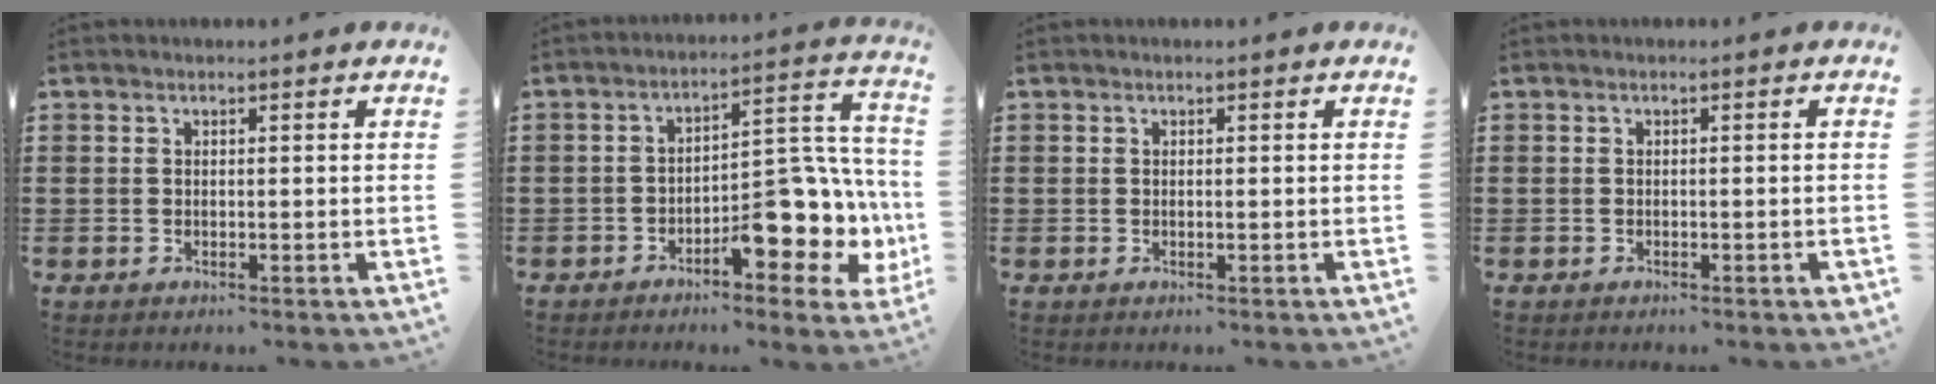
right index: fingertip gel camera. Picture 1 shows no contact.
{"total": 9.7, "force": [-4.4, 4.3, 7.4], "torque": [-0.076, -0.011, -0.080]}
{"total": 0.0}
{"total": 0.5, "force": [-0.4, 0.0, 0.4], "torque": [-0.007, -0.003, -0.007]}